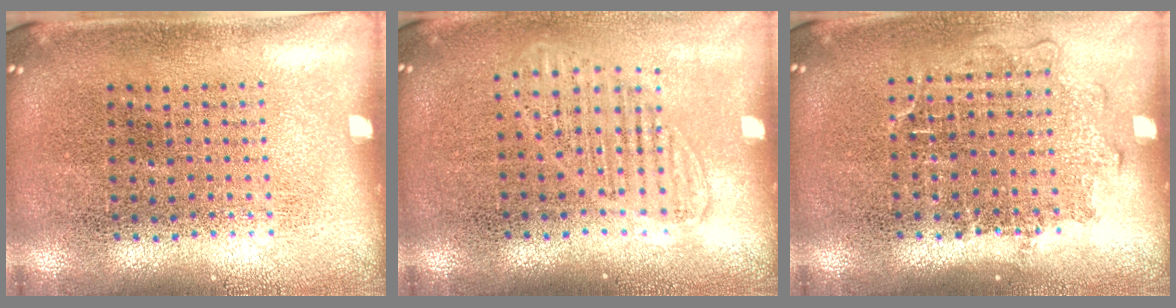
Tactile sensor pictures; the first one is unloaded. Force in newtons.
{"total": 1.4, "press": 1.3, "slide": 0.6}
{"total": 1.2, "press": 1.1, "slide": 0.5}